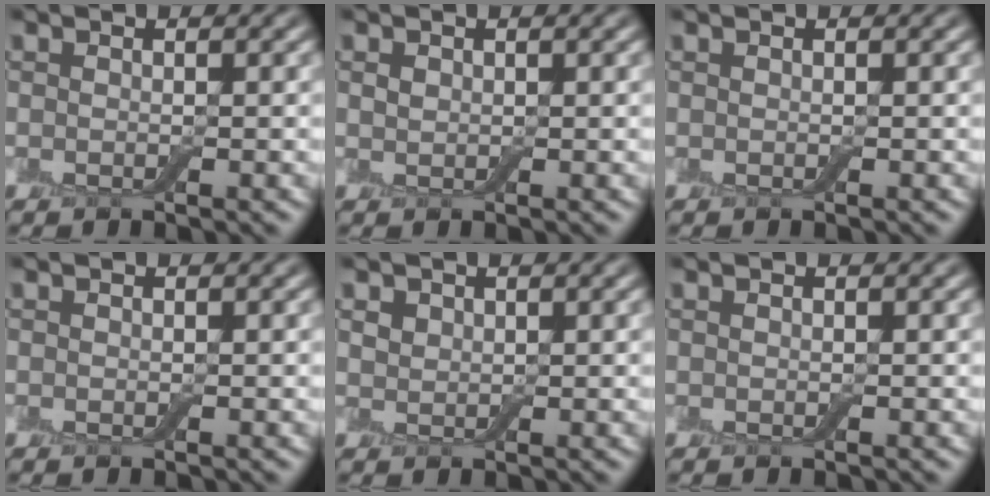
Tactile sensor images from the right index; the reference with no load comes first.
{"total": 0.6, "force": [0.2, 0.6, 0.2], "torque": [-0.003, -0.001, 0.006]}
{"total": 0.0}
{"total": 0.0}
{"total": 1.0, "force": [0.6, 0.7, 0.1], "torque": [-0.002, -0.002, 0.013]}
{"total": 0.0}